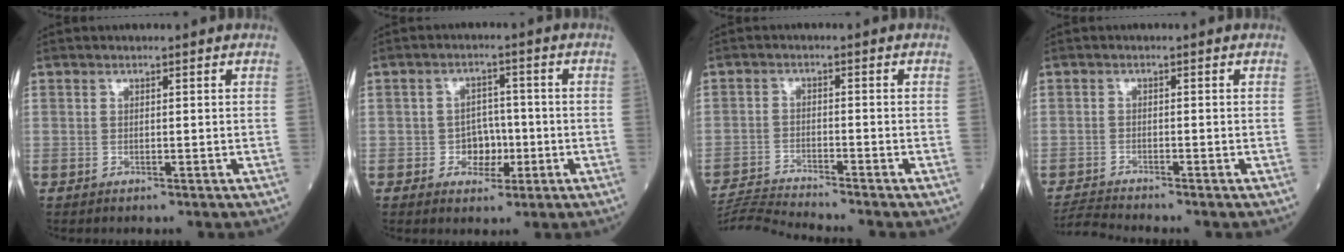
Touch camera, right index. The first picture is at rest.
{"total": 4.3, "force": [-1.2, 3.4, 2.3], "torque": [-0.028, 0.012, -0.017]}
{"total": 7.4, "force": [-7.0, -2.4, 0.8], "torque": [-0.016, -0.011, -0.127]}
{"total": 3.4, "force": [-3.1, -1.5, 0.0], "torque": [-0.011, -0.022, -0.060]}